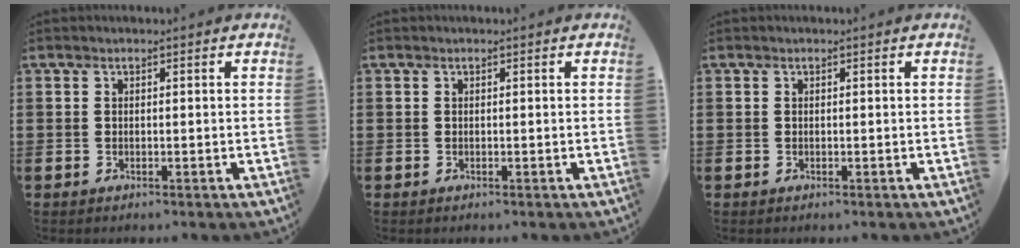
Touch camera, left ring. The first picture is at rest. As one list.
[{"total": 0.0}, {"total": 0.0}]